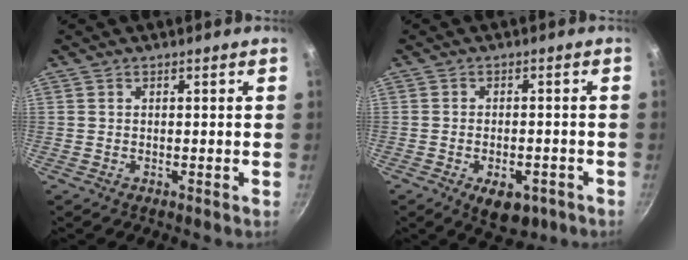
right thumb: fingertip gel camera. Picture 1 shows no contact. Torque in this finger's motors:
{"motor_torque": [-0.15, 0.27, 0.26, 0.43, 0.15]}